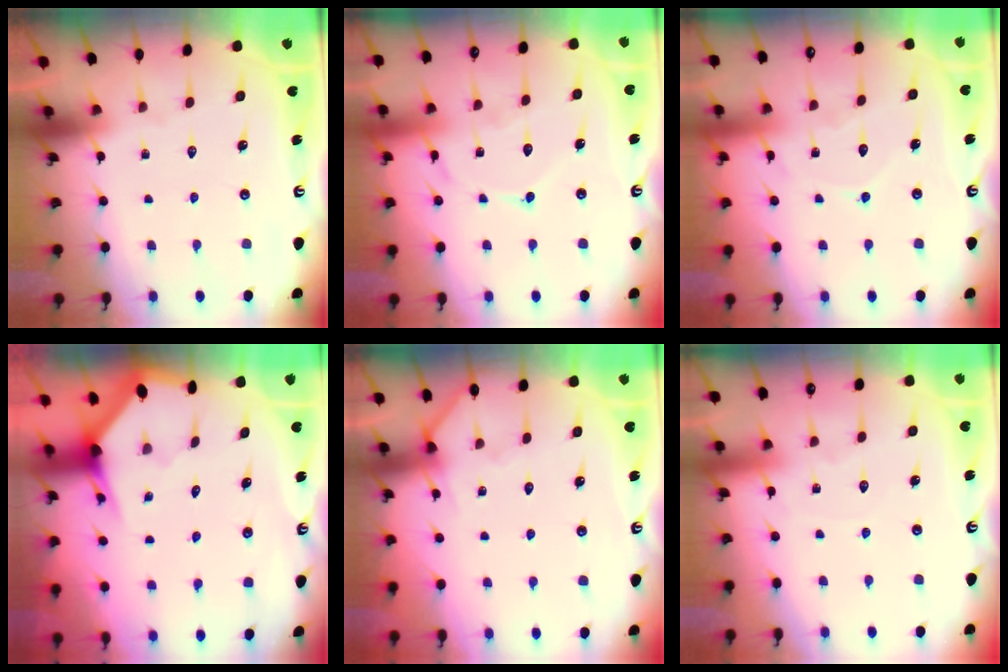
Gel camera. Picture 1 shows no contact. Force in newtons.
{"total": 10.0, "press": 10.0, "slide": 0.9}
{"total": 7.2, "press": 7.1, "slide": 0.8}
{"total": 3.2, "press": 3.2, "slide": 0.3}
{"total": 3.0, "press": 3.0, "slide": 0.3}
{"total": 2.7, "press": 2.7, "slide": 0.1}